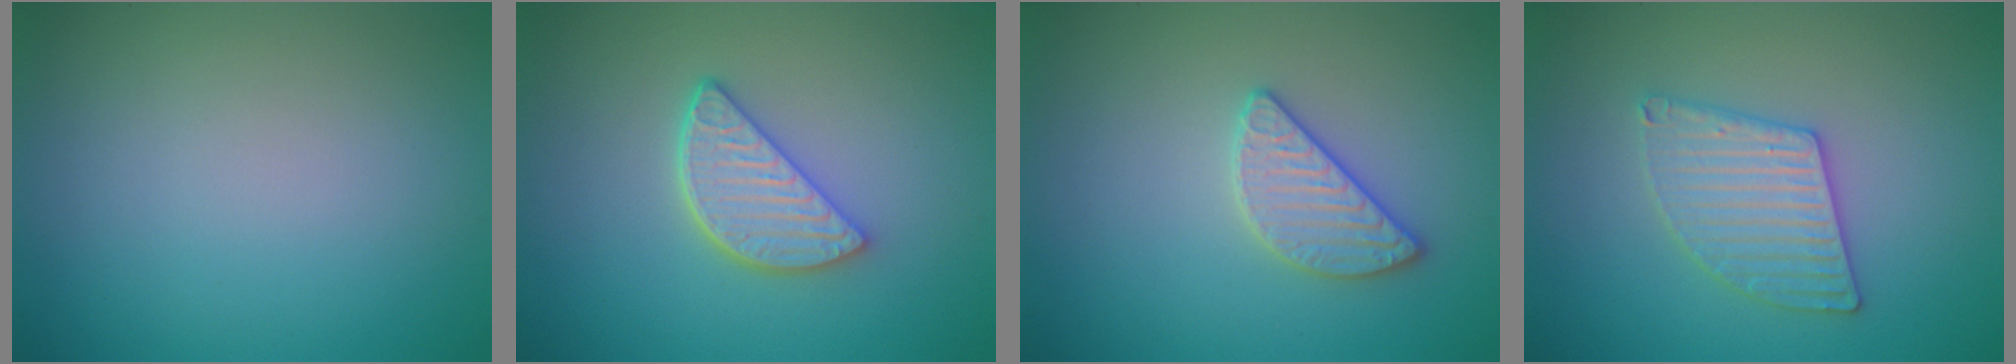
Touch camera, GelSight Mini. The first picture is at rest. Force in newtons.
{"total": 3.9, "press": 3.2, "slide": 2.2}
{"total": 2.6, "press": 2.6, "slide": 0.4}
{"total": 3.0, "press": 3.0, "slide": 0.2}